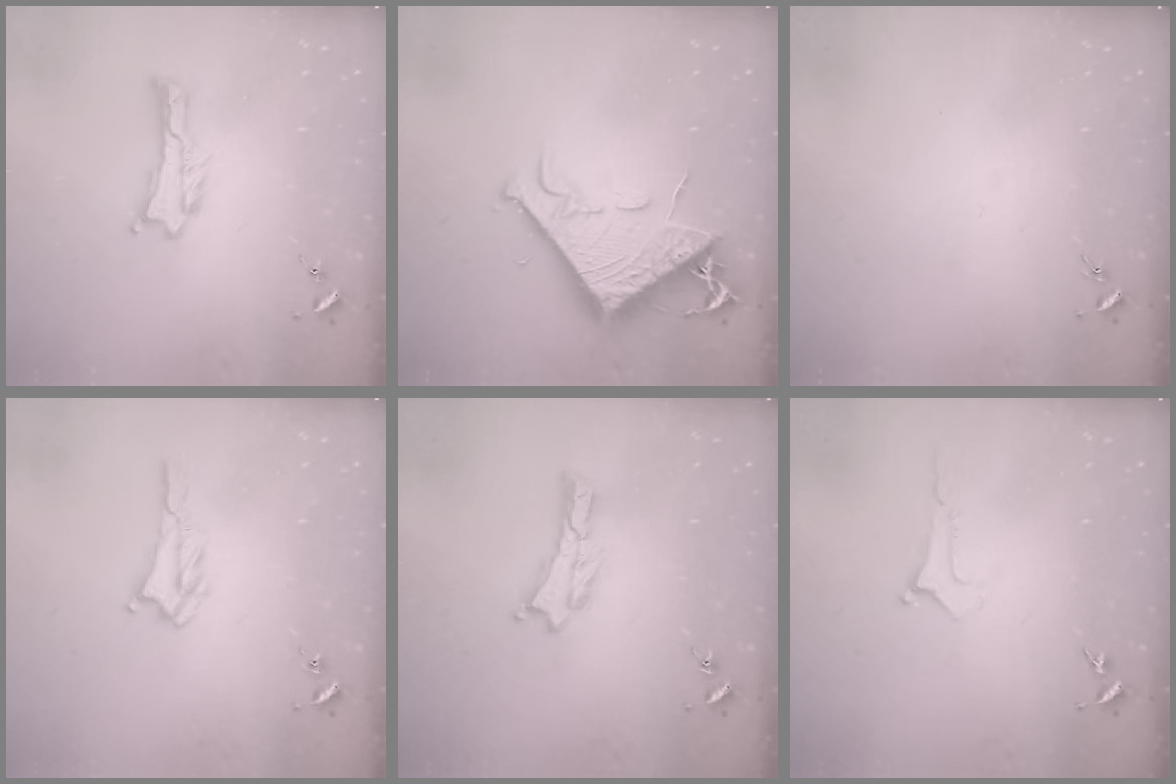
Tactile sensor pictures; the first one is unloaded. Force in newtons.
{"total": 9.2, "press": 9.1, "slide": 1.2}
{"total": 0.0}
{"total": 2.3, "press": 2.2, "slide": 0.4}
{"total": 0.0}
{"total": 0.0}